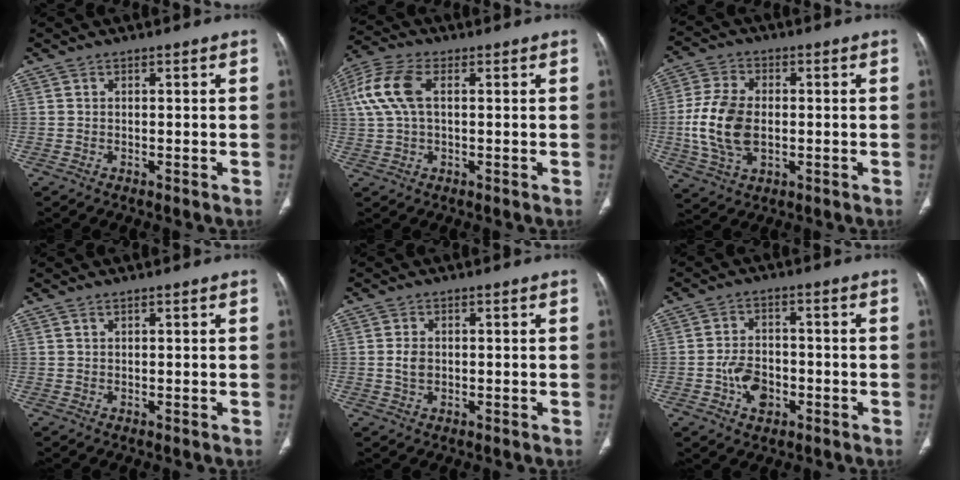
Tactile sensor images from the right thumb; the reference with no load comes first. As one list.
[{"total": 9.1, "force": [1.7, 4.8, 7.6], "torque": [-0.185, 0.023, 0.031]}, {"total": 12.2, "force": [-1.0, 7.6, 9.5], "torque": [-0.196, 0.004, -0.016]}, {"total": 0.5, "force": [0.4, 0.2, 0.3], "torque": [-0.008, -0.001, 0.008]}, {"total": 2.4, "force": [-0.1, 1.6, 1.8], "torque": [-0.036, 0.002, -0.001]}, {"total": 6.6, "force": [-2.3, 4.6, 4.2], "torque": [-0.058, 0.017, -0.037]}]